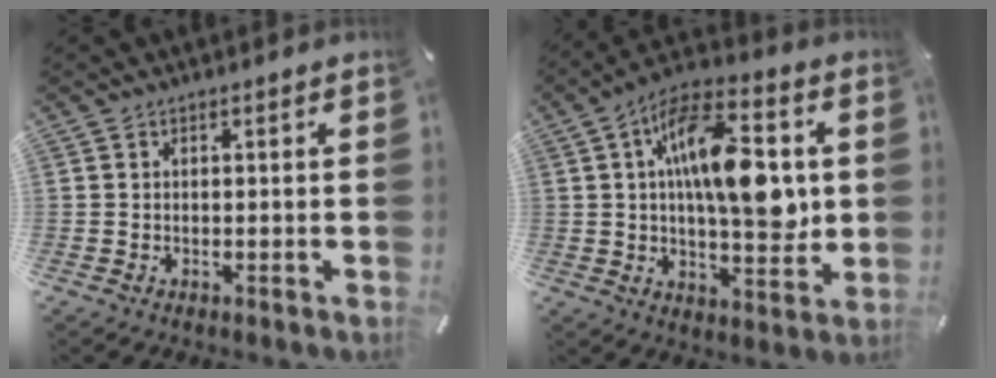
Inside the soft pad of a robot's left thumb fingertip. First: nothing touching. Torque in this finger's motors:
{"motor_torque": [2.48, 2.53, 1.51, -1.26, 0.26]}